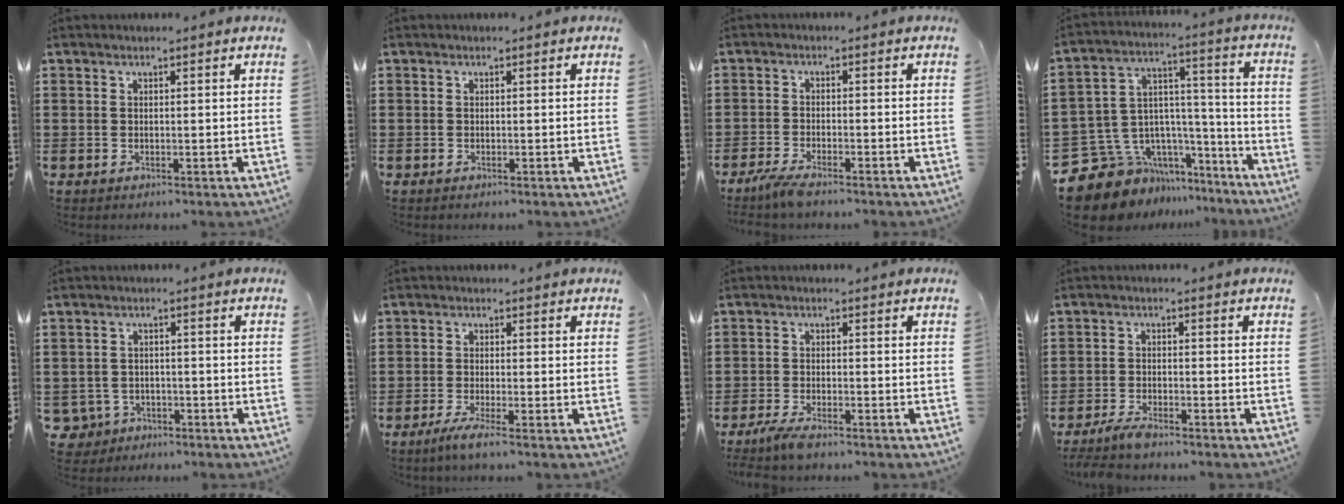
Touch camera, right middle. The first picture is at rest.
{"total": 0.0}
{"total": 2.9, "force": [-2.6, 0.1, 1.5], "torque": [-0.046, -0.010, -0.056]}
{"total": 10.5, "force": [-8.2, 6.2, 1.9], "torque": [-0.063, 0.005, -0.153]}
{"total": 2.8, "force": [-2.3, 1.5, 0.3], "torque": [-0.029, -0.004, -0.054]}
{"total": 2.7, "force": [-1.8, -0.3, 2.0], "torque": [-0.038, -0.008, -0.033]}
{"total": 2.9, "force": [-2.5, 0.3, 1.5], "torque": [-0.040, -0.003, -0.053]}
{"total": 3.1, "force": [-2.8, 0.4, 1.3], "torque": [-0.037, -0.001, -0.062]}